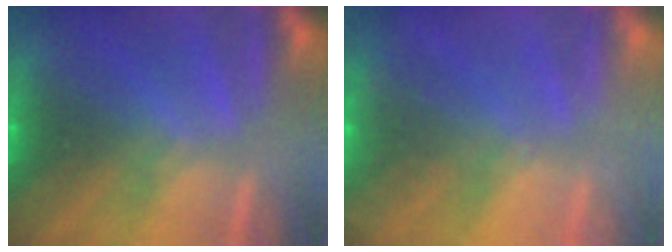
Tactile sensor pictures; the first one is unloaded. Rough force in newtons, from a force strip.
{"total": 2.4}